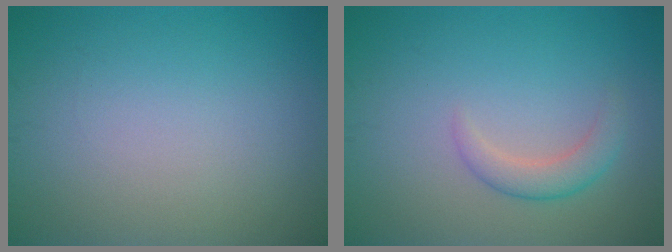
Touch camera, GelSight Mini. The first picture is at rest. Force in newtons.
{"total": 2.3, "press": 2.2, "slide": 0.2}